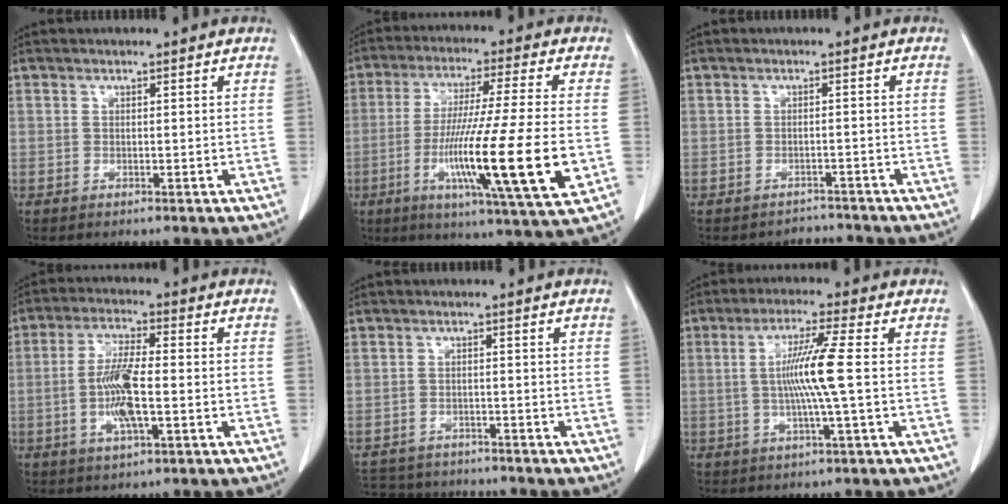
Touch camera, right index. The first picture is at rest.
{"total": 18.4, "force": [-4.5, -0.3, 17.8], "torque": [-0.308, -0.031, -0.079]}
{"total": 2.5, "force": [-2.2, 0.8, -0.9], "torque": [0.011, 0.005, -0.029]}
{"total": 8.1, "force": [-1.7, 1.6, 7.8], "torque": [-0.156, -0.001, -0.034]}
{"total": 8.5, "force": [-7.9, 2.6, 1.6], "torque": [-0.023, 0.007, -0.109]}
{"total": 7.6, "force": [-0.1, -1.3, 7.5], "torque": [-0.145, 0.001, -0.002]}